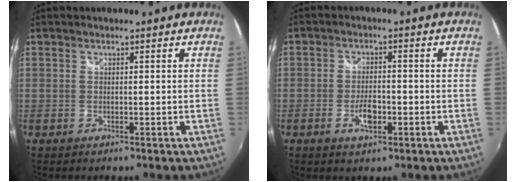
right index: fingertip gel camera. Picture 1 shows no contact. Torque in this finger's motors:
{"motor_torque": [0.50, 0.26, 0.12, 0.03]}